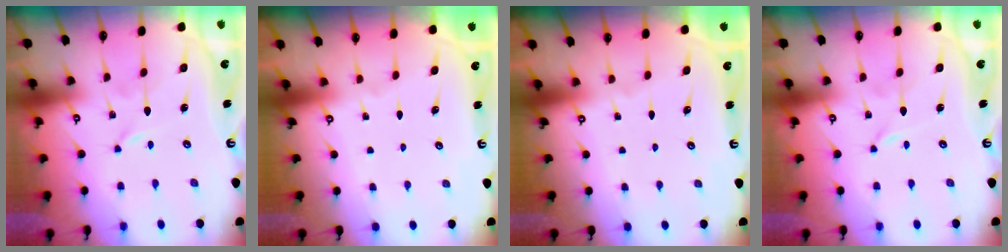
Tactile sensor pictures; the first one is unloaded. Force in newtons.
{"total": 0.0}
{"total": 0.0}
{"total": 0.0}